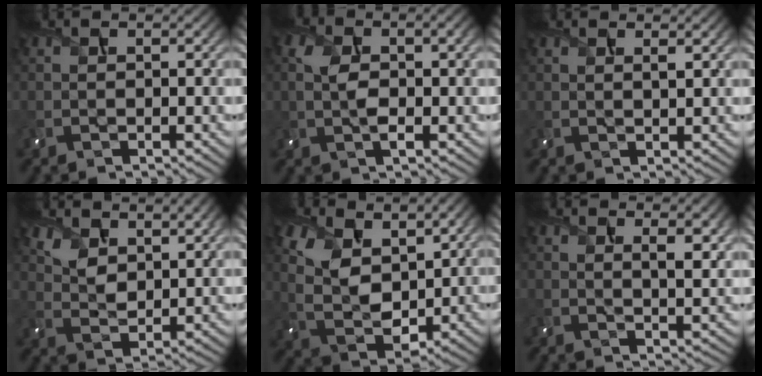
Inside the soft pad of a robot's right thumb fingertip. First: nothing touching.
{"total": 5.5, "force": [0.2, 2.7, 4.8], "torque": [-0.102, 0.001, 0.002]}
{"total": 1.2, "force": [0.8, 0.1, 0.8], "torque": [-0.018, 0.001, 0.014]}
{"total": 7.7, "force": [5.3, 3.5, 4.4], "torque": [-0.104, -0.005, 0.100]}
{"total": 9.6, "force": [4.3, 5.5, 6.6], "torque": [-0.168, -0.003, 0.084]}
{"total": 5.1, "force": [2.9, 1.6, 3.9], "torque": [-0.060, -0.001, 0.047]}